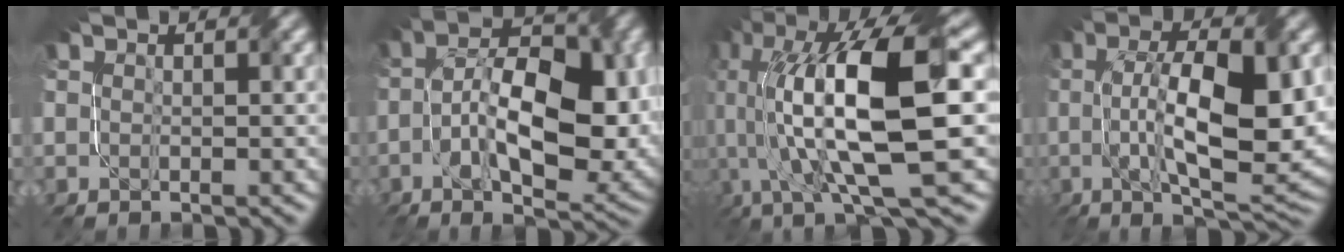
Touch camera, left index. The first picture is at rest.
{"total": 12.5, "force": [-1.6, 5.9, 10.9], "torque": [-0.177, 0.002, -0.021]}
{"total": 14.6, "force": [0.1, 4.4, 13.9], "torque": [-0.253, 0.002, 0.010]}
{"total": 11.9, "force": [0.1, 4.1, 11.2], "torque": [-0.178, 0.002, 0.010]}